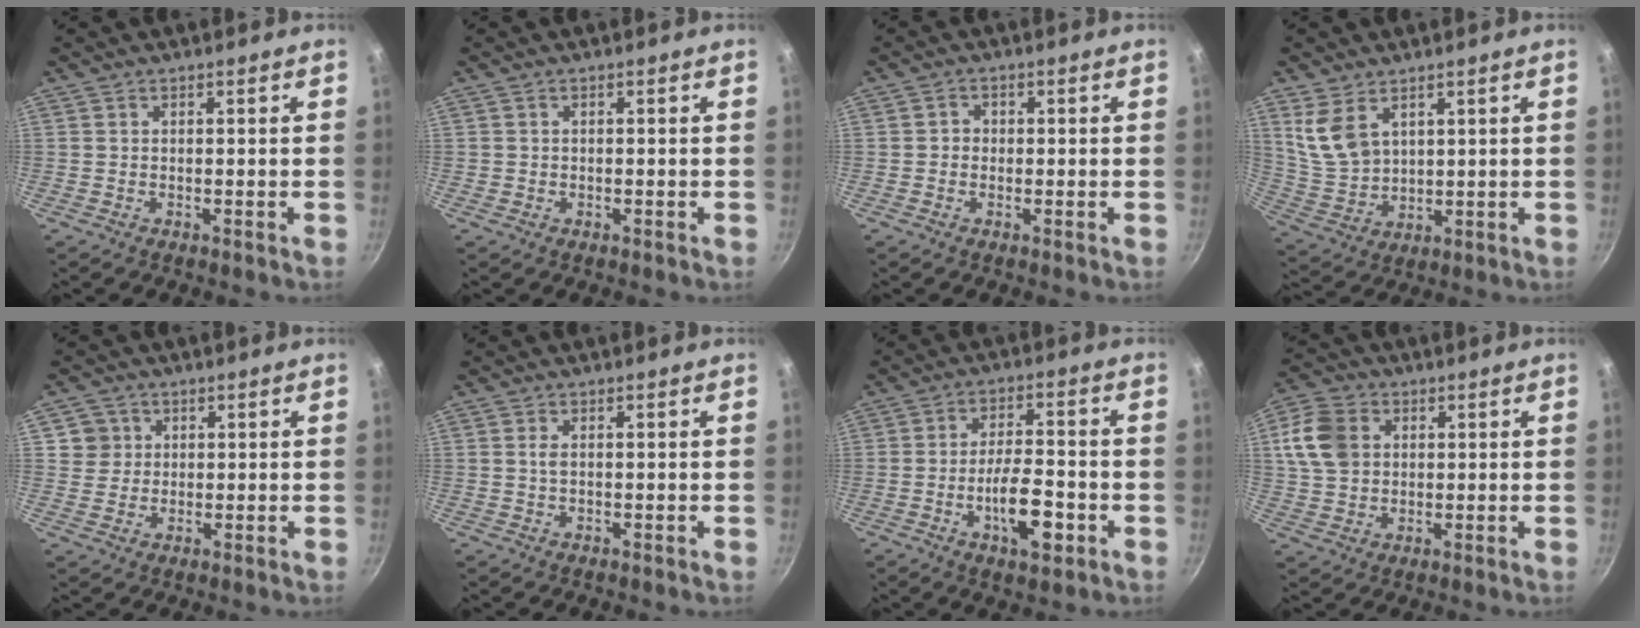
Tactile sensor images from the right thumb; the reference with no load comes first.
{"total": 0.5, "force": [-0.2, 0.5, 0.2], "torque": [-0.003, 0.002, -0.002]}
{"total": 2.0, "force": [-0.1, 1.8, 0.8], "torque": [-0.006, 0.005, -0.006]}
{"total": 8.7, "force": [4.4, 5.4, 5.3], "torque": [-0.093, -0.027, 0.104]}
{"total": 4.4, "force": [1.2, 4.2, 0.4], "torque": [0.027, 0.008, 0.016]}
{"total": 1.3, "force": [0.2, 0.6, 1.1], "torque": [-0.021, 0.001, 0.003]}
{"total": 10.0, "force": [-3.7, 3.9, 8.4], "torque": [-0.129, 0.022, -0.061]}
{"total": 10.8, "force": [2.6, 8.4, 6.2], "torque": [-0.107, 0.003, 0.041]}